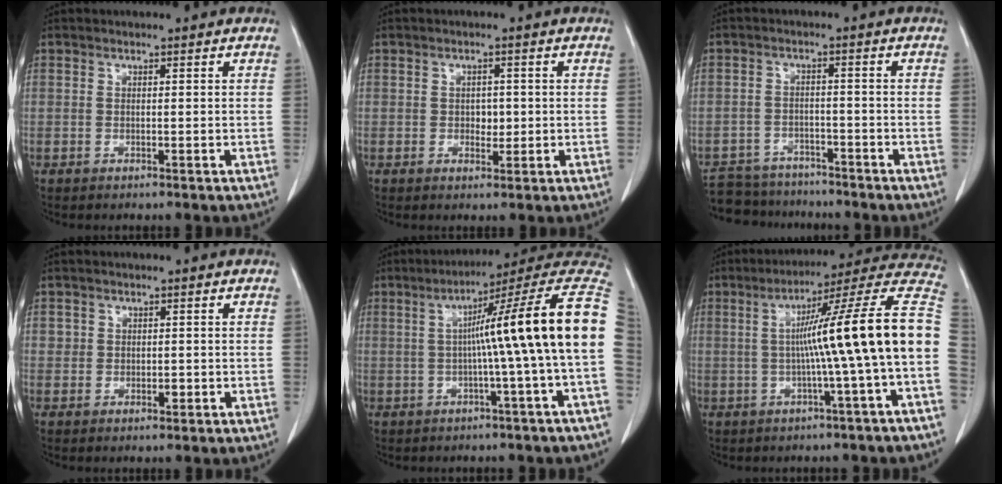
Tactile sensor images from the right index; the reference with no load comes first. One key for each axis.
{"total": 2.1, "fx": -0.1, "fy": 1.5, "fz": 1.5, "tx": -0.020, "ty": 0.001, "tz": 0.002}
{"total": 8.8, "fx": -8.0, "fy": 3.5, "fz": 1.2, "tx": -0.017, "ty": 0.005, "tz": -0.122}
{"total": 1.7, "fx": 0.0, "fy": 1.5, "fz": 0.7, "tx": -0.009, "ty": 0.001, "tz": 0.001}
{"total": 16.6, "fx": 0.8, "fy": -1.5, "fz": 16.5, "tx": -0.210, "ty": 0.035, "tz": 0.002}
{"total": 17.5, "fx": -0.8, "fy": -1.4, "fz": 17.4, "tx": -0.238, "ty": 0.035, "tz": -0.021}